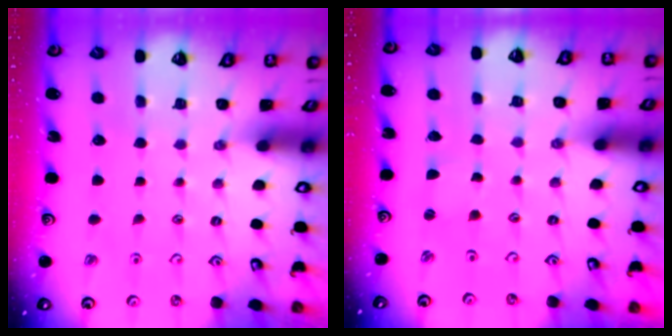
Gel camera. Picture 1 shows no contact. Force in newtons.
{"total": 1.8, "press": 1.7, "slide": 0.2}